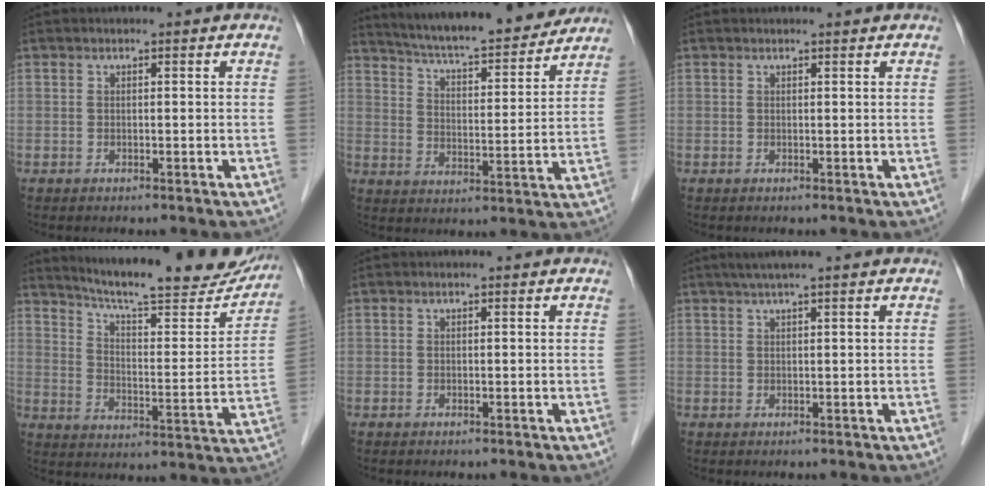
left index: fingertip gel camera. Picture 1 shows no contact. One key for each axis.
{"total": 19.1, "fx": 17.6, "fy": 2.2, "fz": 7.2, "tx": -0.116, "ty": 0.000, "tz": 0.252}
{"total": 0.8, "fx": 0.8, "fy": -0.1, "fz": 0.1, "tx": -0.009, "ty": 0.000, "tz": 0.010}
{"total": 23.4, "fx": 21.2, "fy": 3.2, "fz": 9.4, "tx": -0.140, "ty": -0.041, "tz": 0.284}
{"total": 0.0}
{"total": 4.0, "fx": 3.0, "fy": -0.6, "fz": 2.5, "tx": -0.039, "ty": 0.027, "tz": 0.054}